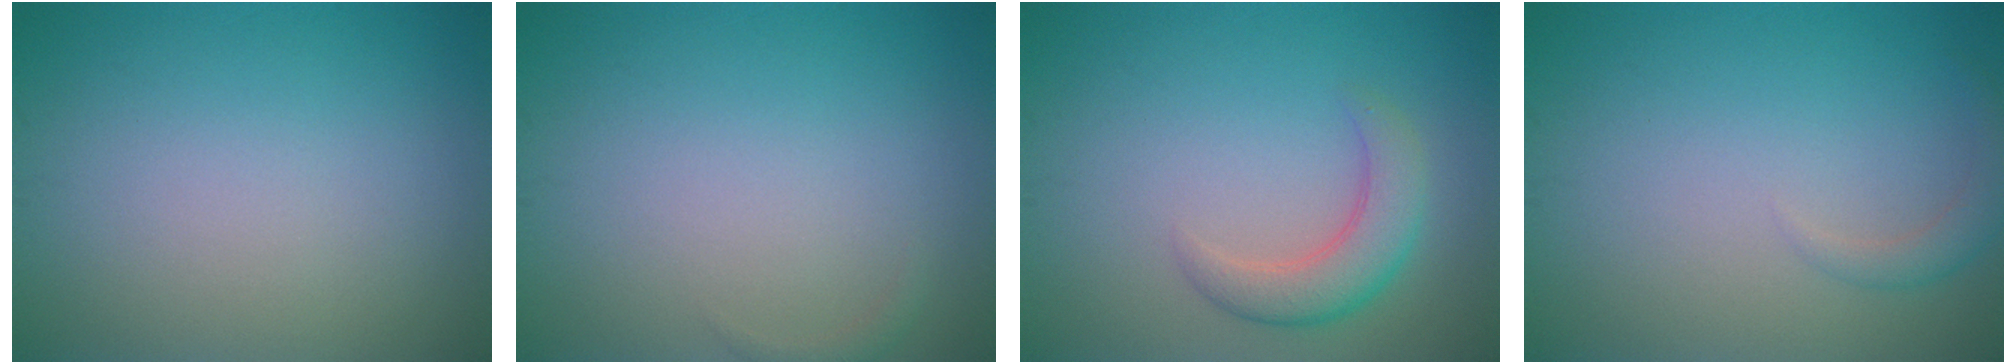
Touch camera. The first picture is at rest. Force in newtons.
{"total": 0.6, "press": 0.6, "slide": 0.1}
{"total": 3.6, "press": 3.6, "slide": 0.3}
{"total": 1.5, "press": 1.5, "slide": 0.1}